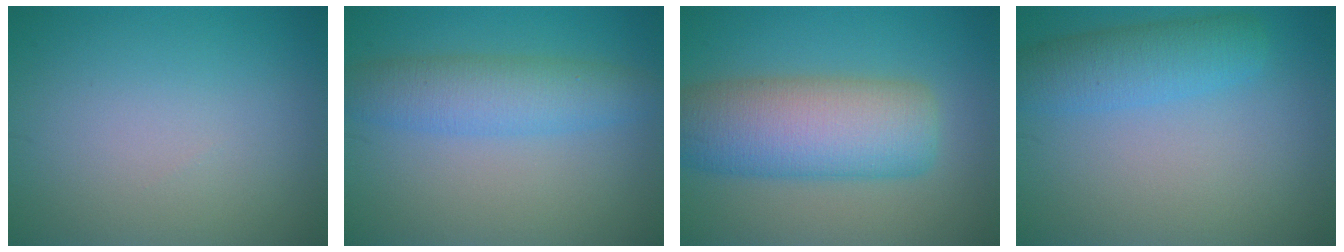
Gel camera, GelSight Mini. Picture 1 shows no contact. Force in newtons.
{"total": 4.5, "press": 4.5, "slide": 0.2}
{"total": 9.1, "press": 9.1, "slide": 0.3}
{"total": 4.0, "press": 4.0, "slide": 0.1}